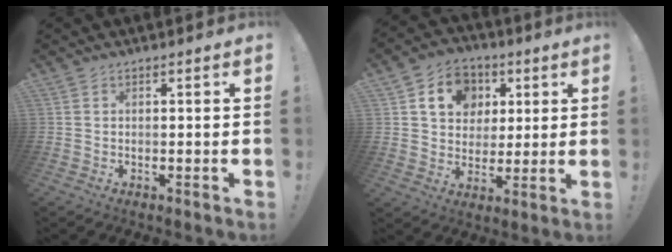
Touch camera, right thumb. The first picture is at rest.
{"total": 13.0, "force": [4.6, 10.8, 5.5], "torque": [-0.074, -0.012, 0.093]}